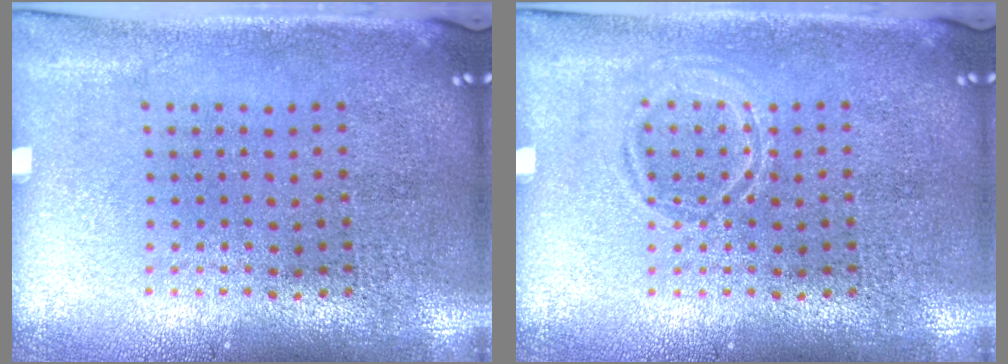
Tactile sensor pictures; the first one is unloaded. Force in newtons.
{"total": 1.0, "press": 1.0, "slide": 0.1}